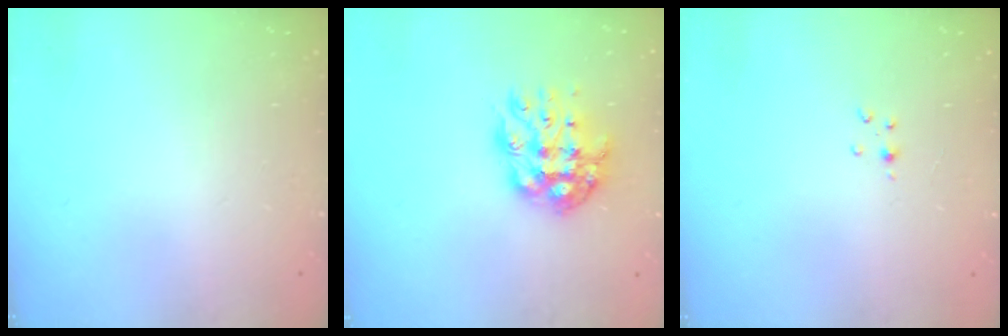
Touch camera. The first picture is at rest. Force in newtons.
{"total": 10.9, "press": 10.8, "slide": 0.9}
{"total": 2.8, "press": 2.8, "slide": 0.4}